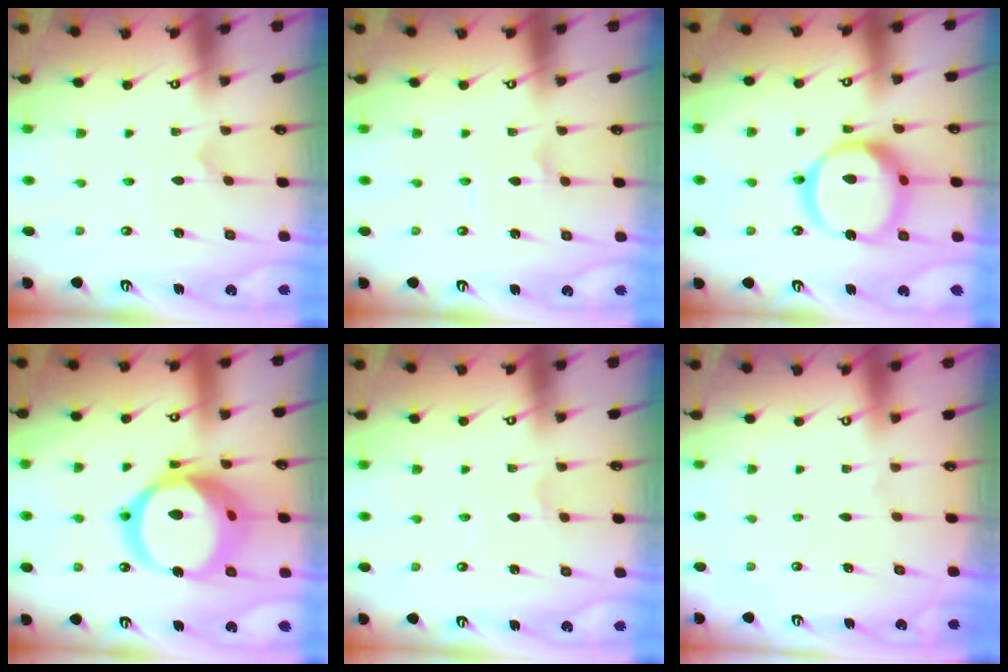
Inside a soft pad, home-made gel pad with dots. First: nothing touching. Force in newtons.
{"total": 1.8, "press": 1.8, "slide": 0.1}
{"total": 18.8, "press": 18.7, "slide": 2.0}
{"total": 20.6, "press": 20.4, "slide": 2.4}
{"total": 1.4, "press": 1.4, "slide": 0.1}
{"total": 0.0}